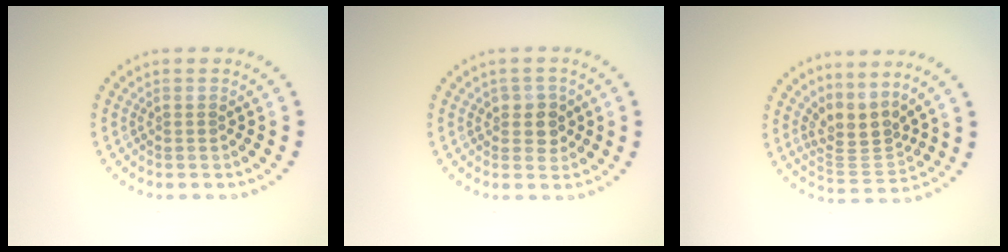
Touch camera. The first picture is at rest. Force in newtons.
{"total": 2.0, "press": 1.8, "slide": 0.7}
{"total": 3.4, "press": 2.4, "slide": 2.4}